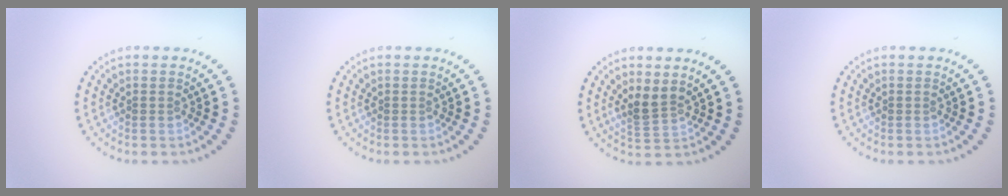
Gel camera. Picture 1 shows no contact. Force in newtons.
{"total": 0.0}
{"total": 2.3, "press": 1.8, "slide": 1.4}
{"total": 0.0}